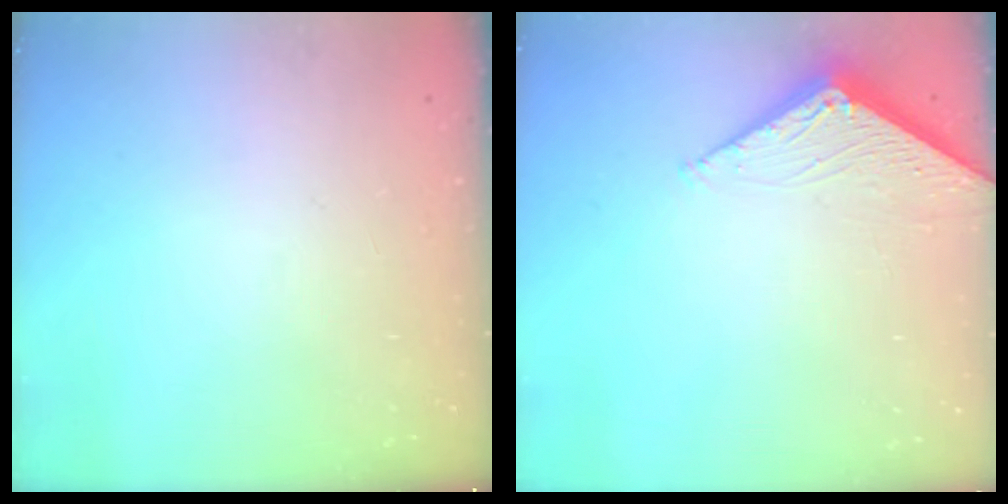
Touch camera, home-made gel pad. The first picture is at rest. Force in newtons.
{"total": 2.8, "press": 2.8, "slide": 0.3}